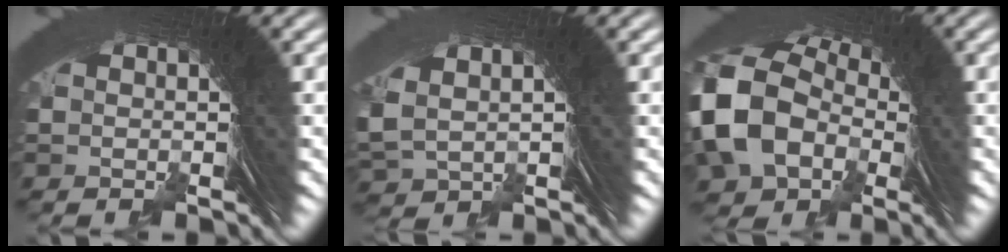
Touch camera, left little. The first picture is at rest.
{"total": 2.2, "force": [0.6, 1.7, 1.3], "torque": [-0.038, -0.016, 0.030]}
{"total": 11.8, "force": [1.3, 9.1, 7.4], "torque": [-0.179, -0.016, 0.020]}